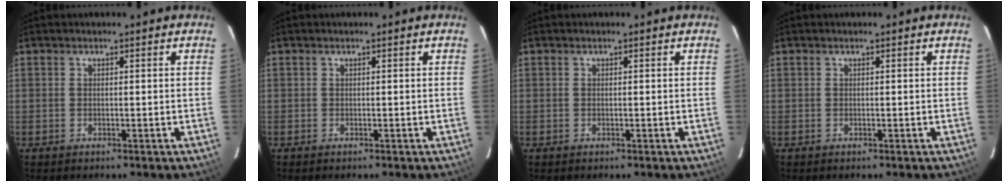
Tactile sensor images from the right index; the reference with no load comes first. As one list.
[{"total": 0.0}, {"total": 0.0}, {"total": 0.0}]